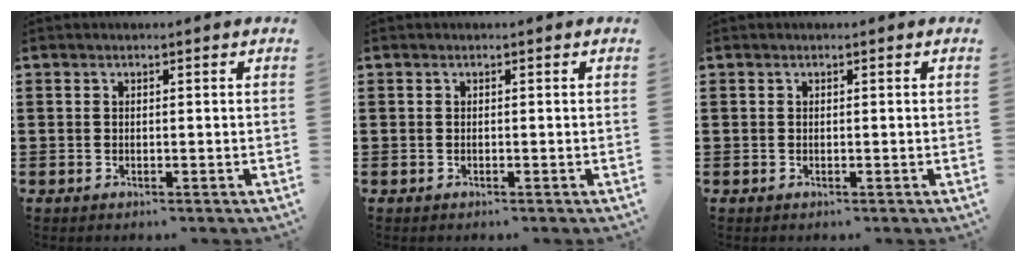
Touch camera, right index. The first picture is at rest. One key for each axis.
{"total": 0.0}
{"total": 0.0}